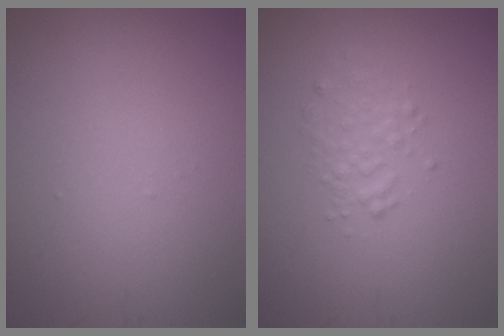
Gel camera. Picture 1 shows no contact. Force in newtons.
{"total": 1.8, "press": 1.8, "slide": 0.0}